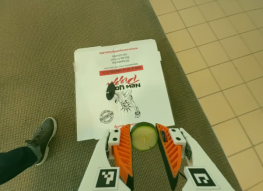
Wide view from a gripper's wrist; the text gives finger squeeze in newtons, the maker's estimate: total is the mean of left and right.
{"total": 7.1, "left": 7.3, "right": 6.8}